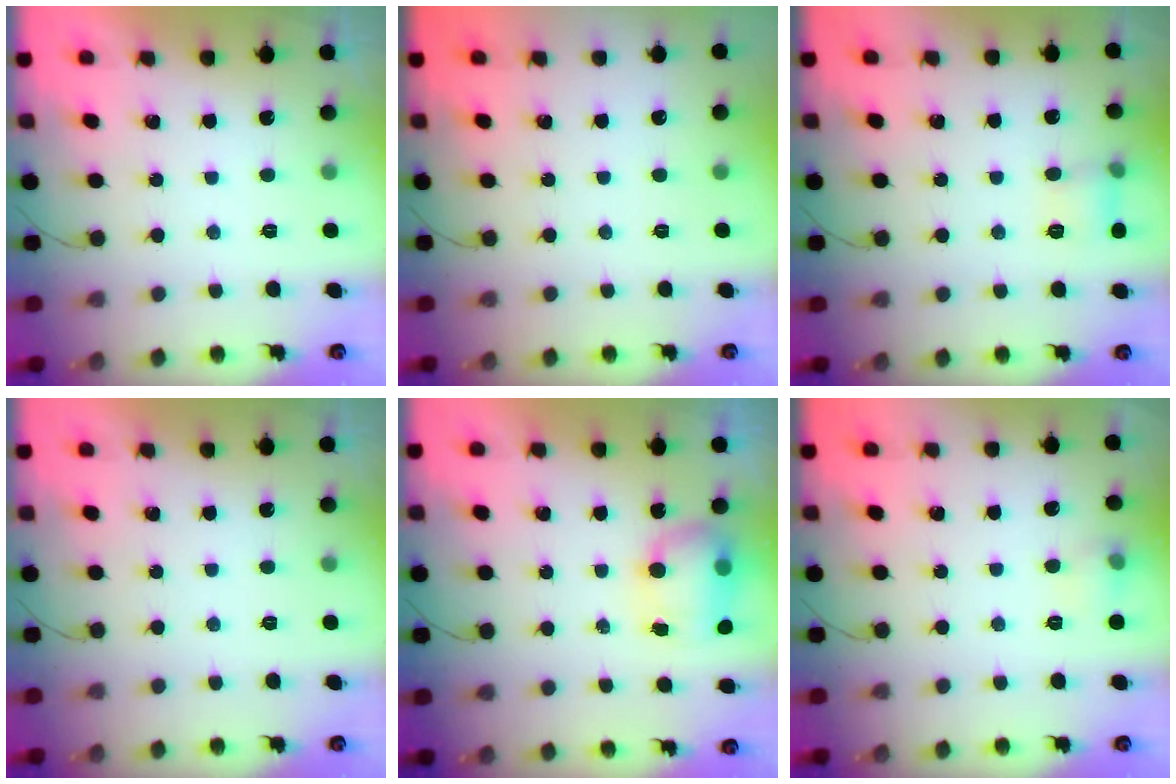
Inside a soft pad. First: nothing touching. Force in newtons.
{"total": 0.0}
{"total": 6.5, "press": 6.2, "slide": 1.9}
{"total": 0.0}
{"total": 7.8, "press": 7.4, "slide": 2.5}
{"total": 5.3, "press": 5.1, "slide": 1.5}